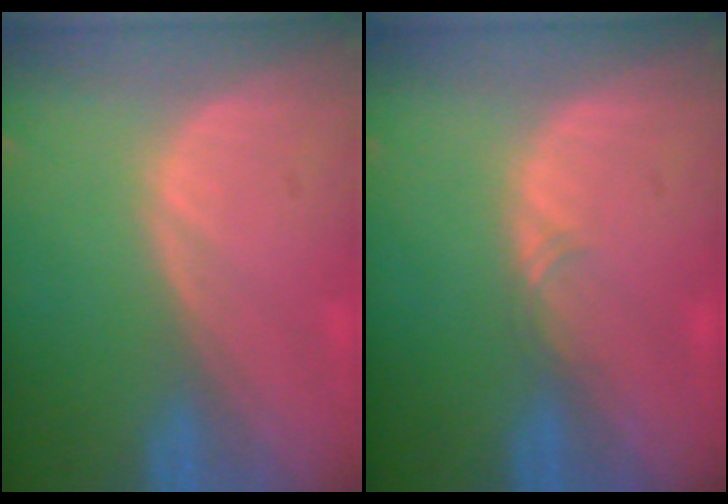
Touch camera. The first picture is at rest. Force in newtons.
{"total": 0.9, "press": 0.8, "slide": 0.2}